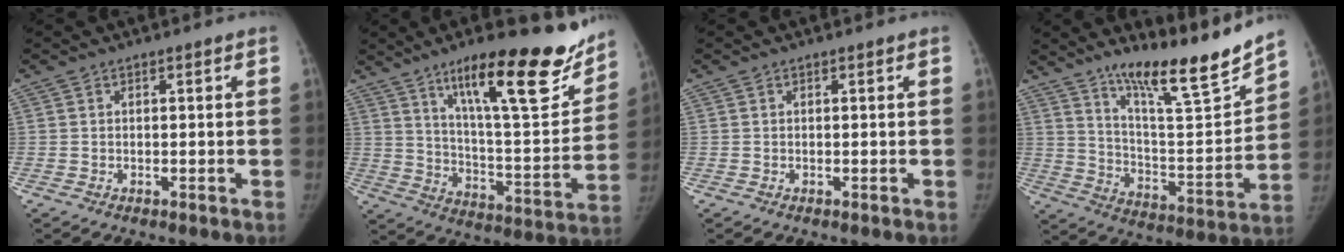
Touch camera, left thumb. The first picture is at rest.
{"total": 25.3, "force": [16.8, 6.2, 17.9], "torque": [-0.223, -0.082, 0.262]}
{"total": 0.0}
{"total": 18.7, "force": [15.0, 2.1, 11.1], "torque": [-0.138, -0.105, 0.253]}